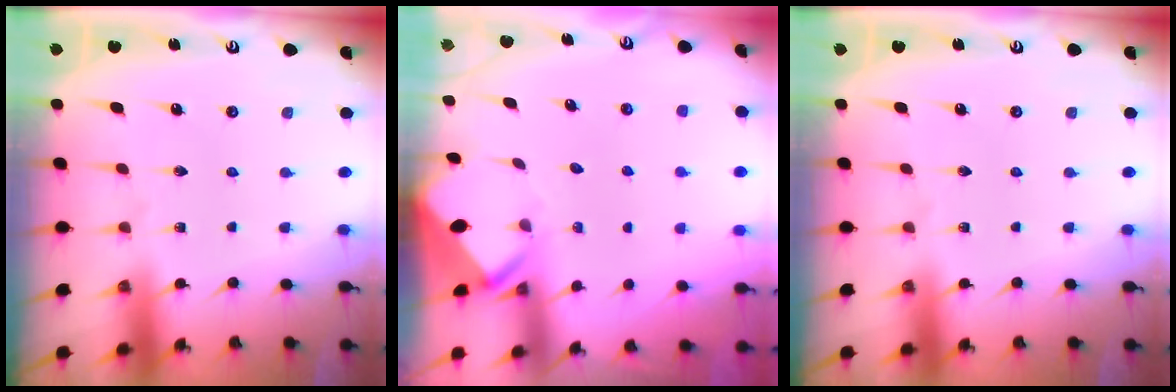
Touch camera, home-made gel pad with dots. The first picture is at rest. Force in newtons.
{"total": 3.6, "press": 3.6, "slide": 0.2}
{"total": 0.0}